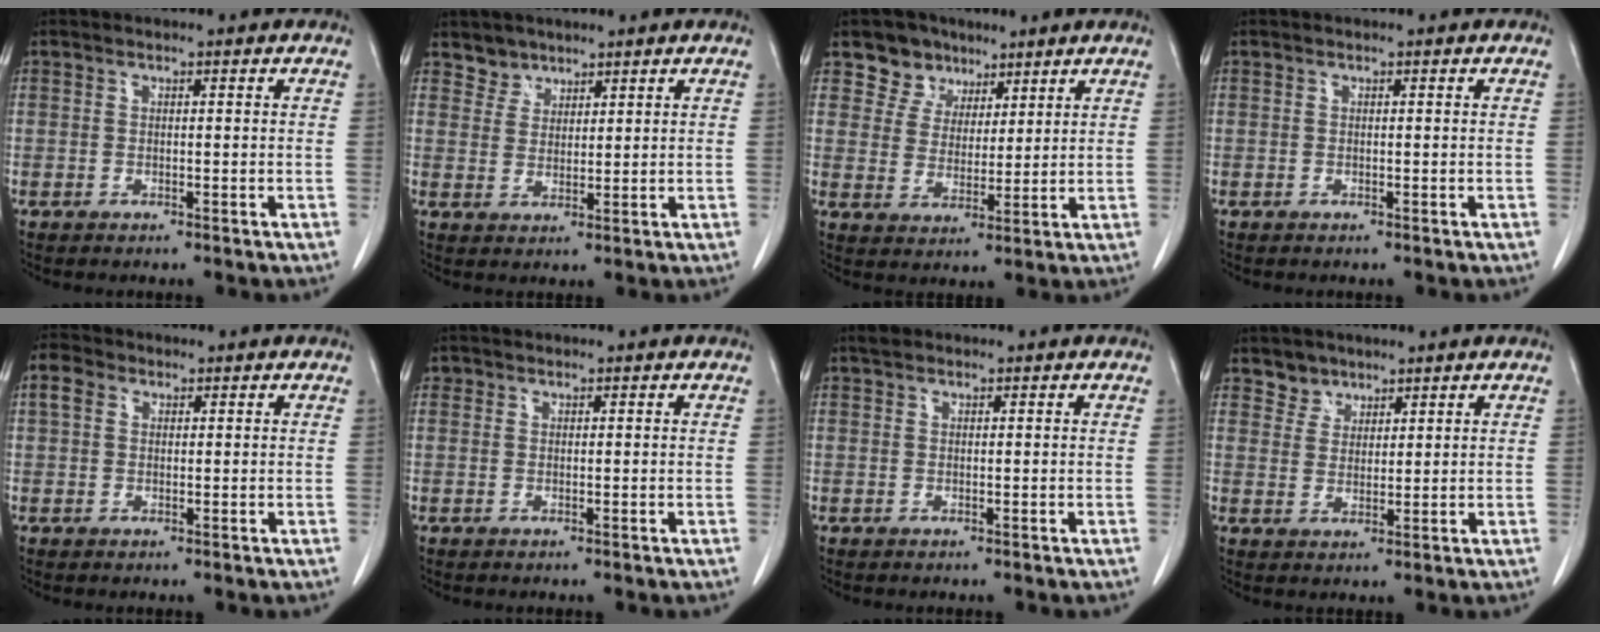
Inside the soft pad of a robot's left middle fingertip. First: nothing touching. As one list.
[{"total": 2.9, "force": [2.4, 1.6, -0.4], "torque": [0.014, 0.001, 0.039]}, {"total": 6.5, "force": [4.4, 4.8, 0.5], "torque": [-0.015, 0.012, 0.081]}, {"total": 0.0}, {"total": 2.8, "force": [1.1, 2.2, 1.4], "torque": [-0.034, 0.017, 0.021]}, {"total": 0.6, "force": [0.4, 0.5, 0.0], "torque": [0.004, 0.003, 0.006]}, {"total": 0.9, "force": [0.7, 0.6, 0.2], "torque": [-0.005, 0.008, 0.009]}, {"total": 3.1, "force": [2.5, 1.9, -0.3], "torque": [0.013, 0.000, 0.040]}]